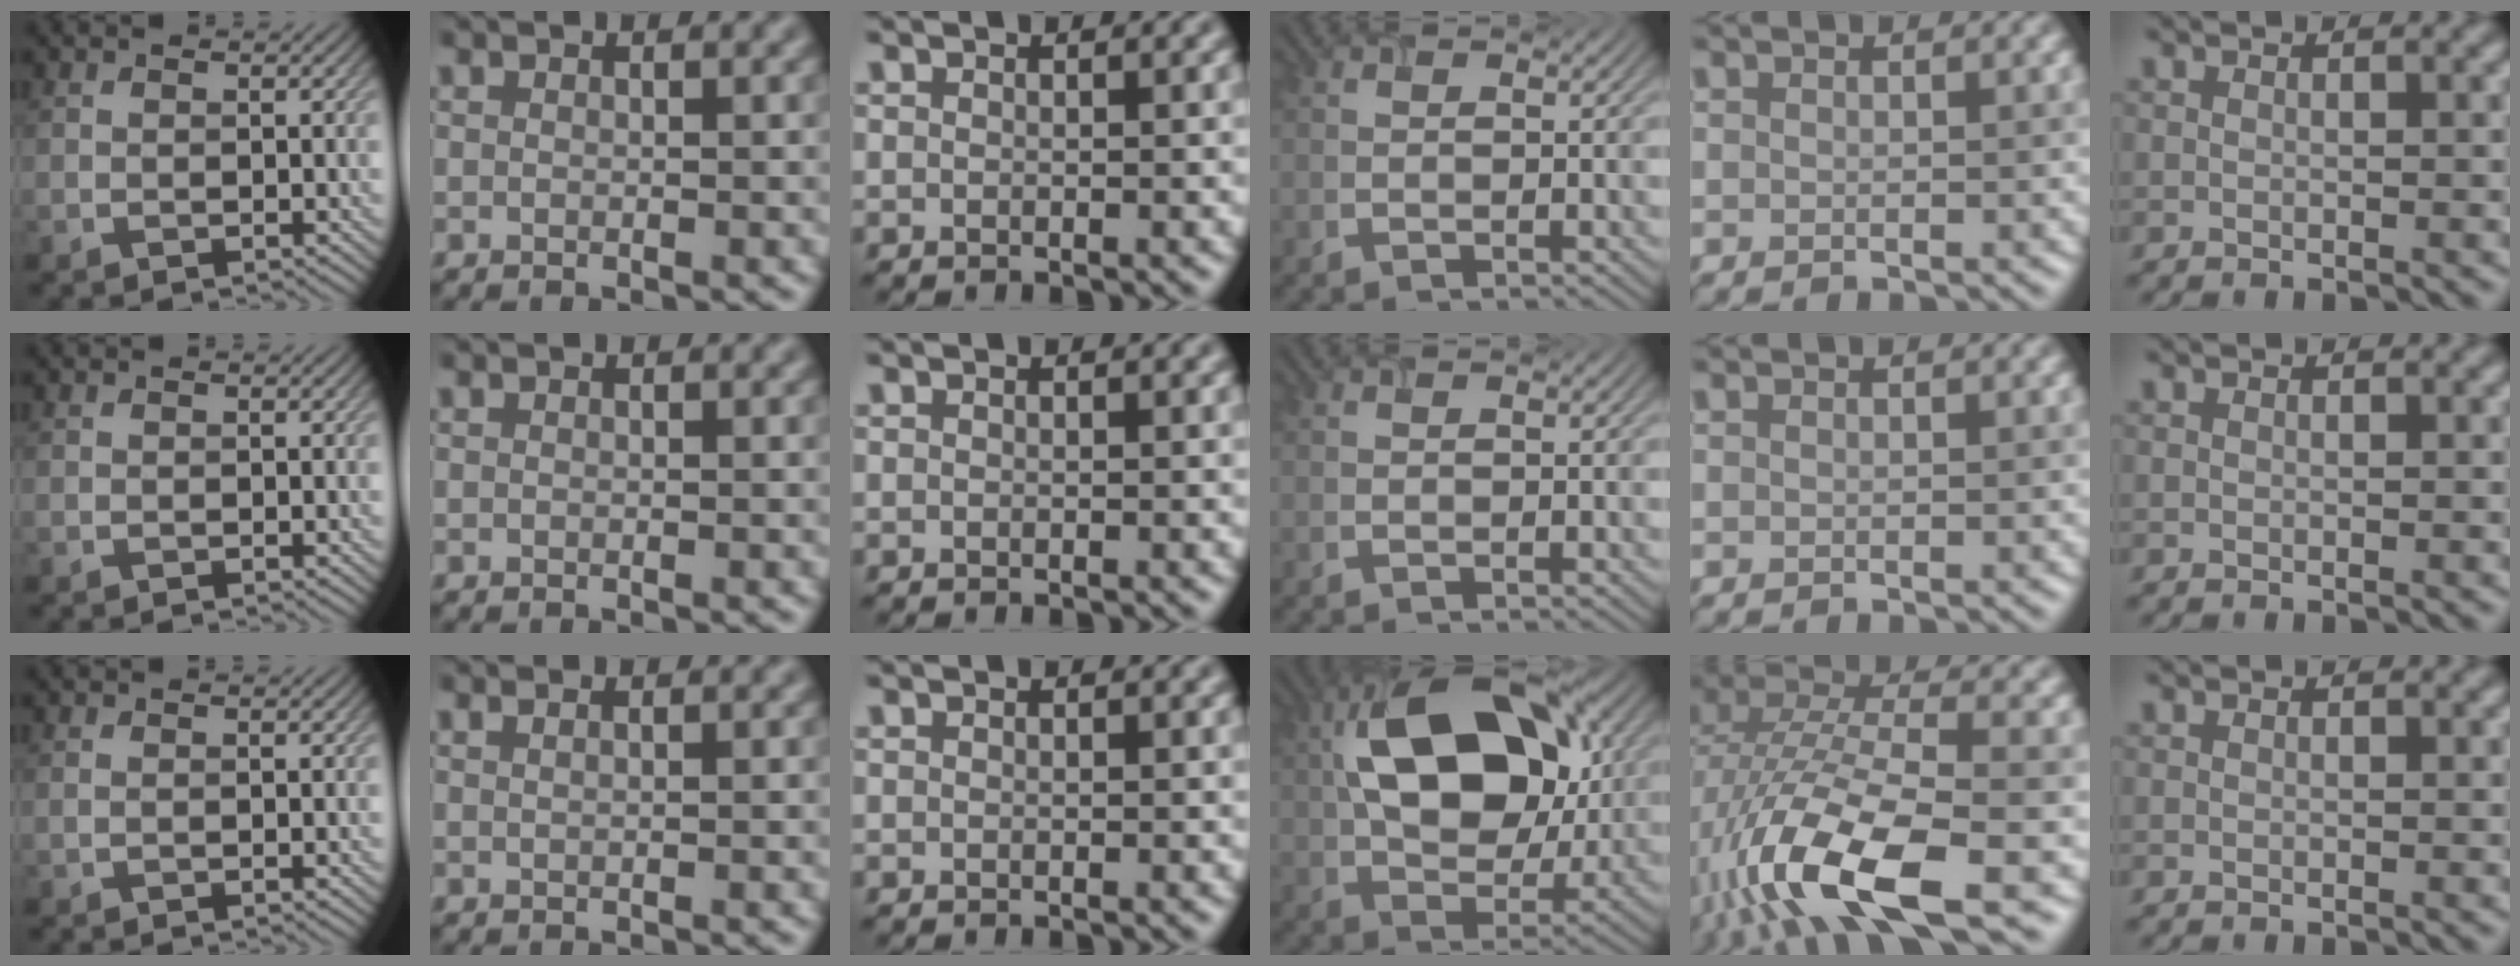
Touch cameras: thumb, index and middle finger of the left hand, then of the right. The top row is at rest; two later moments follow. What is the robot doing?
{"motion": "extract", "object": "airpods case & airpods"}